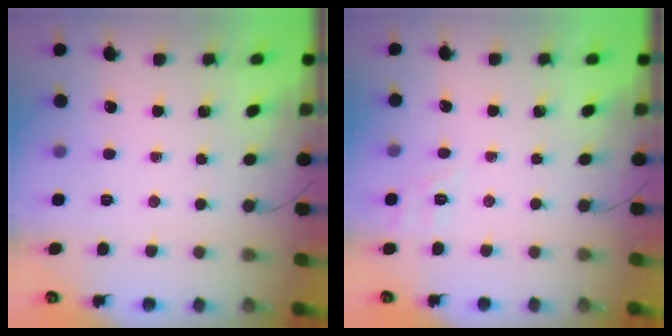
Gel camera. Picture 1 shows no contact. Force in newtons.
{"total": 7.6, "press": 7.5, "slide": 1.4}